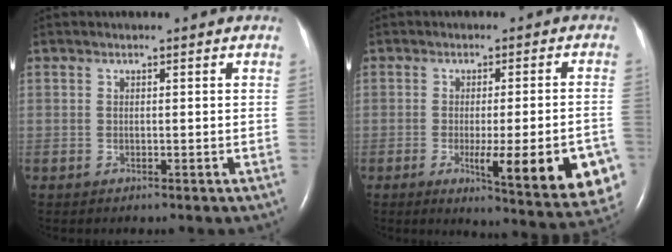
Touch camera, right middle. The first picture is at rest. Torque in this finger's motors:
{"motor_torque": [1.91, -0.23, 0.56, 0.14]}